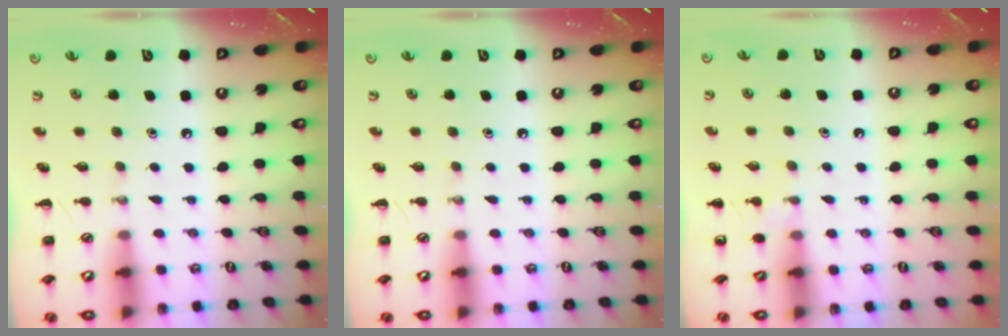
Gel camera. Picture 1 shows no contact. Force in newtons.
{"total": 0.0}
{"total": 5.9, "press": 5.7, "slide": 1.6}